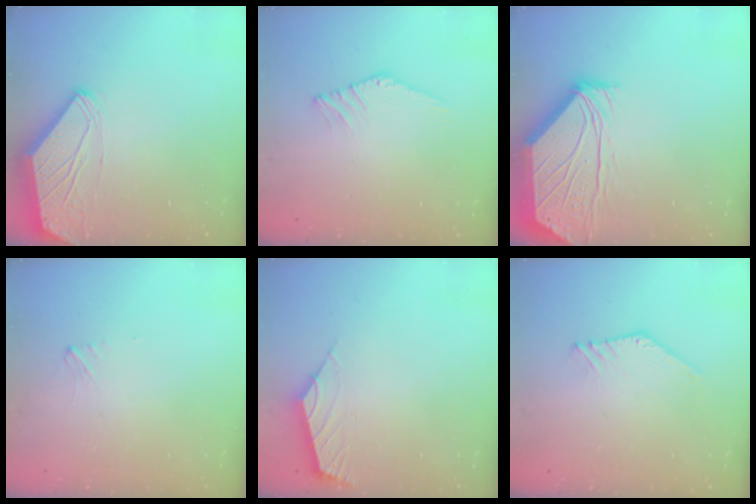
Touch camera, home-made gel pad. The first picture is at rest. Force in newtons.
{"total": 0.0}
{"total": 5.0, "press": 5.0, "slide": 0.6}
{"total": 1.5, "press": 1.5, "slide": 0.2}
{"total": 2.4, "press": 2.4, "slide": 0.4}
{"total": 2.3, "press": 2.3, "slide": 0.1}